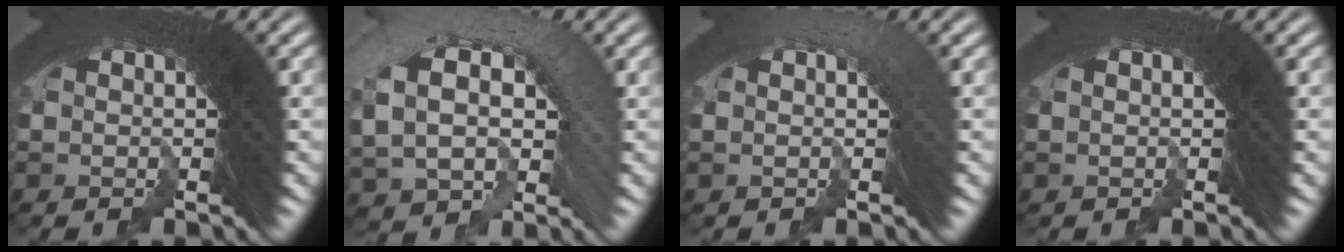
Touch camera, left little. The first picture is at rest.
{"total": 5.8, "force": [-2.9, 4.9, 1.0], "torque": [-0.046, -0.014, -0.043]}
{"total": 2.5, "force": [-1.9, -0.5, -1.5], "torque": [0.022, -0.006, -0.026]}
{"total": 0.8, "force": [-0.3, -0.4, -0.6], "torque": [0.004, -0.003, -0.003]}